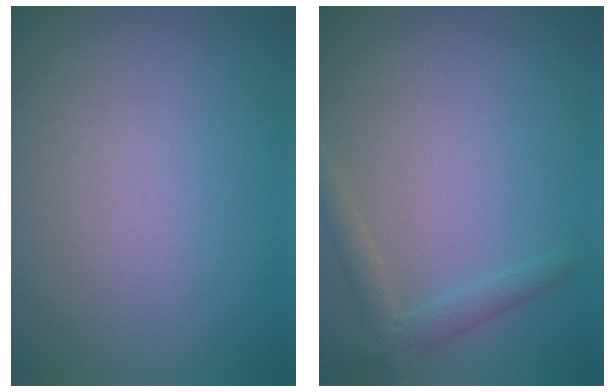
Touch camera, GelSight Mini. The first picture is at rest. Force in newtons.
{"total": 2.0, "press": 2.0, "slide": 0.1}